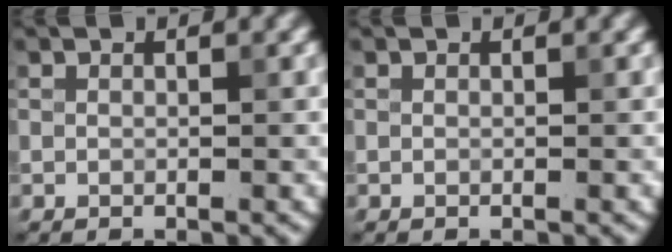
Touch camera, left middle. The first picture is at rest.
{"total": 0.0}